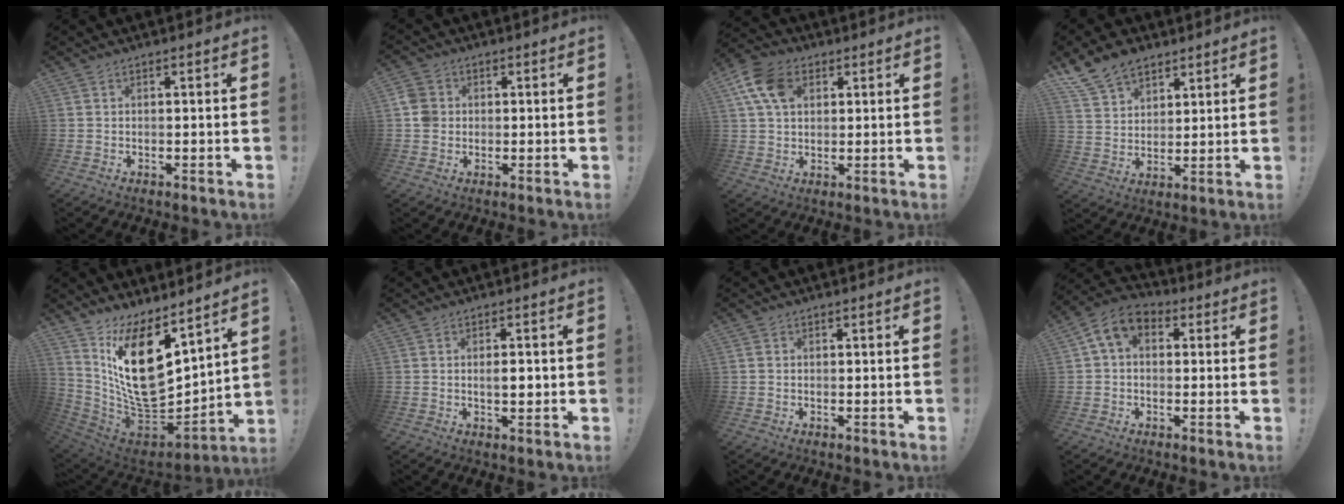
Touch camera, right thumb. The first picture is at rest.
{"total": 5.6, "force": [0.1, 5.2, 2.1], "torque": [-0.029, 0.008, 0.004]}
{"total": 11.8, "force": [4.2, 8.3, 7.3], "torque": [-0.138, -0.001, 0.082]}
{"total": 11.5, "force": [8.3, 7.0, 3.9], "torque": [-0.080, -0.047, 0.164]}
{"total": 22.4, "force": [5.9, 12.6, 17.5], "torque": [-0.318, -0.051, 0.121]}
{"total": 3.0, "force": [-0.3, 1.2, 2.7], "torque": [-0.038, 0.001, -0.009]}
{"total": 0.8, "force": [0.1, 0.8, 0.1], "torque": [-0.004, 0.005, 0.002]}
{"total": 8.5, "force": [2.3, 5.5, 6.0], "torque": [-0.107, 0.002, 0.048]}